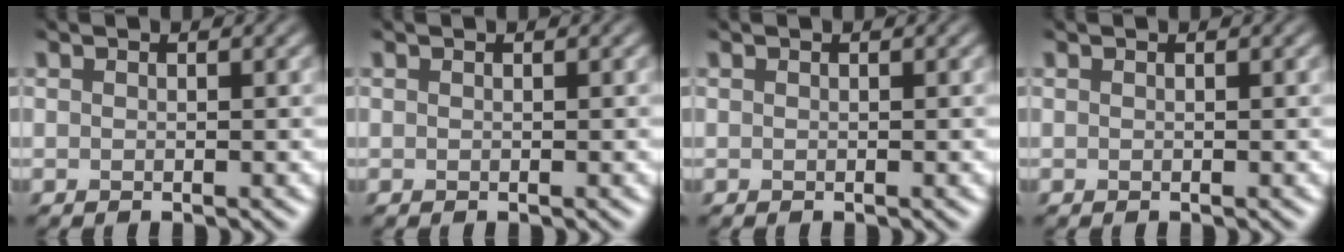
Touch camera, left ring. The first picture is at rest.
{"total": 0.0}
{"total": 0.0}
{"total": 0.0}